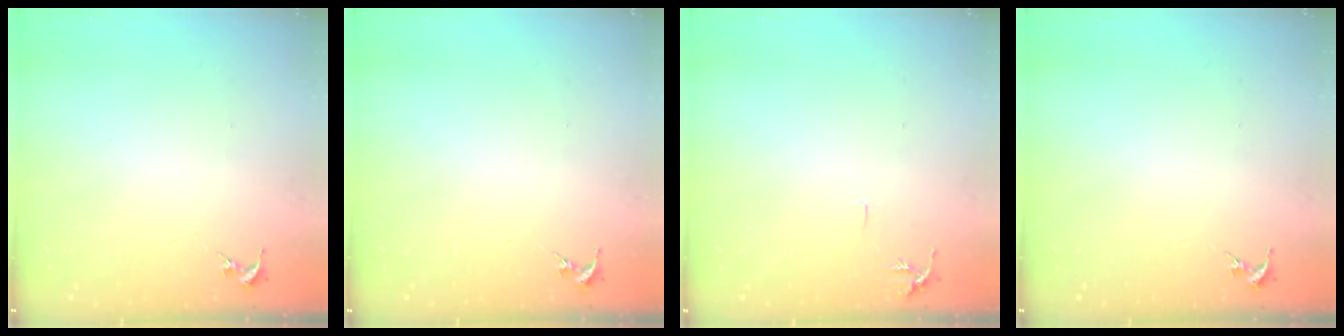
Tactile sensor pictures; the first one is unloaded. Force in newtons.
{"total": 0.0}
{"total": 6.0, "press": 5.9, "slide": 0.7}
{"total": 0.0}